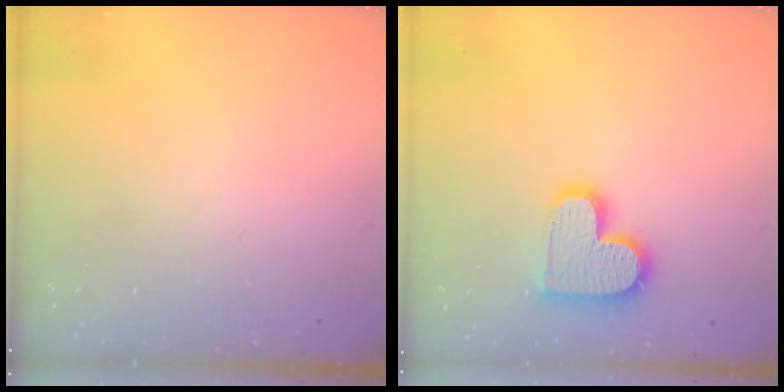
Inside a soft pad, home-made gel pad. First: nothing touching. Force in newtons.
{"total": 15.1, "press": 15.0, "slide": 0.9}